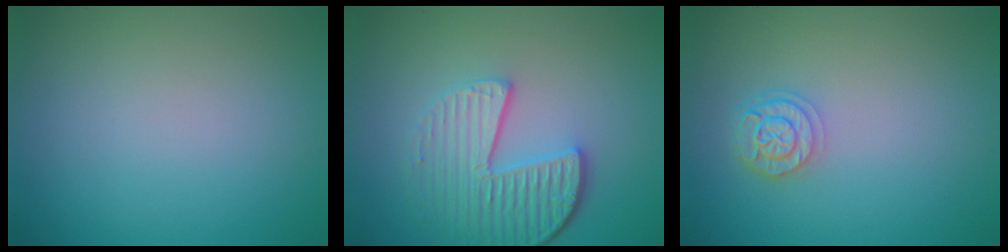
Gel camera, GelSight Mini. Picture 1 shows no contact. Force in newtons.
{"total": 5.3, "press": 4.0, "slide": 3.5}
{"total": 2.5, "press": 2.1, "slide": 1.4}